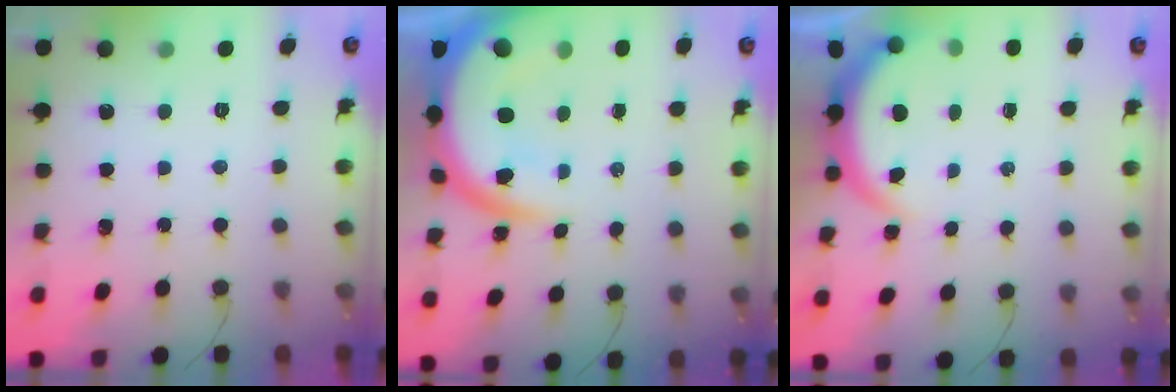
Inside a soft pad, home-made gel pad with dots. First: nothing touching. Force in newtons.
{"total": 18.0, "press": 17.9, "slide": 1.6}
{"total": 3.9, "press": 3.9, "slide": 0.3}